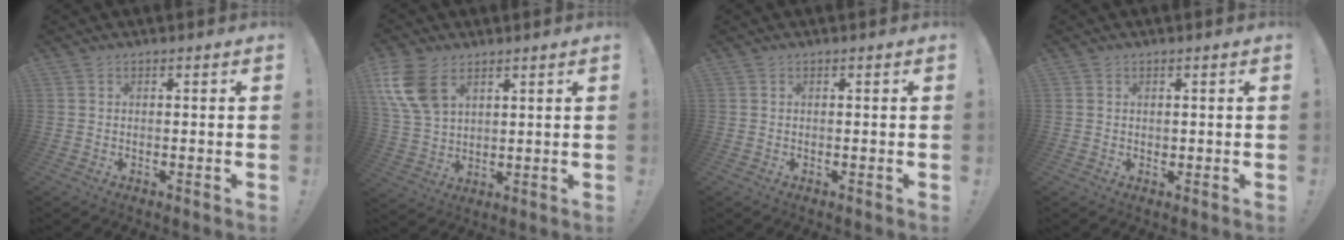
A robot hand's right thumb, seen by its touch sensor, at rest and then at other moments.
{"total": 11.9, "force": [5.8, 7.2, 7.3], "torque": [-0.157, -0.015, 0.116]}
{"total": 0.0}
{"total": 0.7, "force": [0.4, 0.6, 0.0], "torque": [0.007, -0.003, 0.006]}